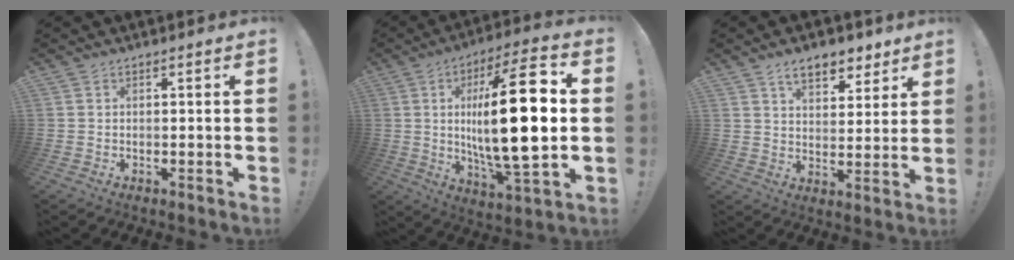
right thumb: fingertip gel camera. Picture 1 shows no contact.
{"total": 25.9, "force": [0.7, 8.0, 24.7], "torque": [-0.429, -0.009, -0.001]}
{"total": 9.5, "force": [6.3, 5.1, 4.8], "torque": [-0.066, -0.033, 0.115]}